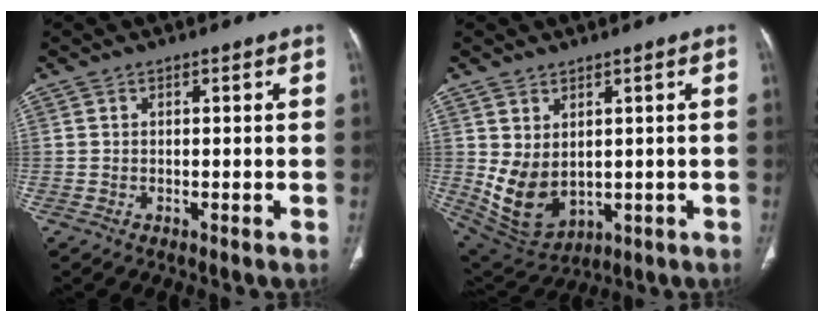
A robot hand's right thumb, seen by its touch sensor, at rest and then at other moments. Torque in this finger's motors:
{"motor_torque": [-0.52, 0.74, 0.31, 0.56, 0.31]}